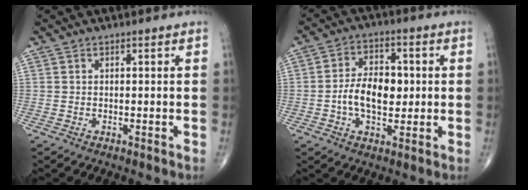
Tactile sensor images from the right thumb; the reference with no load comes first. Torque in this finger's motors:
{"motor_torque": [1.30, 1.23, 0.95, -0.22, 0.06]}